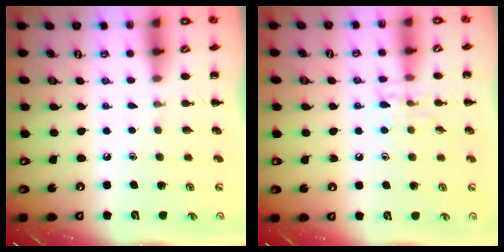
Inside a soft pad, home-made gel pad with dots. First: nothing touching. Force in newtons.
{"total": 7.1, "press": 7.0, "slide": 0.9}